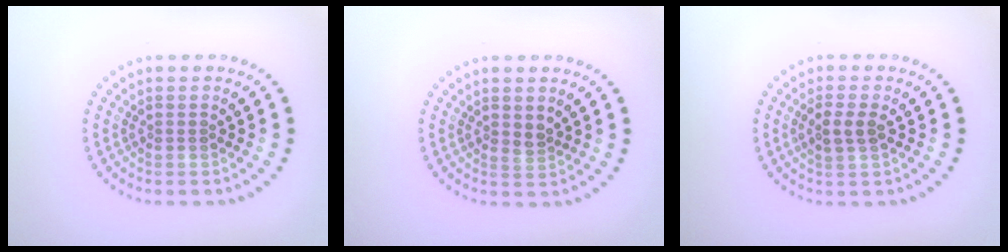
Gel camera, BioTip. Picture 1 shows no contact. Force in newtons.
{"total": 1.0, "press": 0.8, "slide": 0.6}
{"total": 1.8, "press": 1.8, "slide": 0.3}